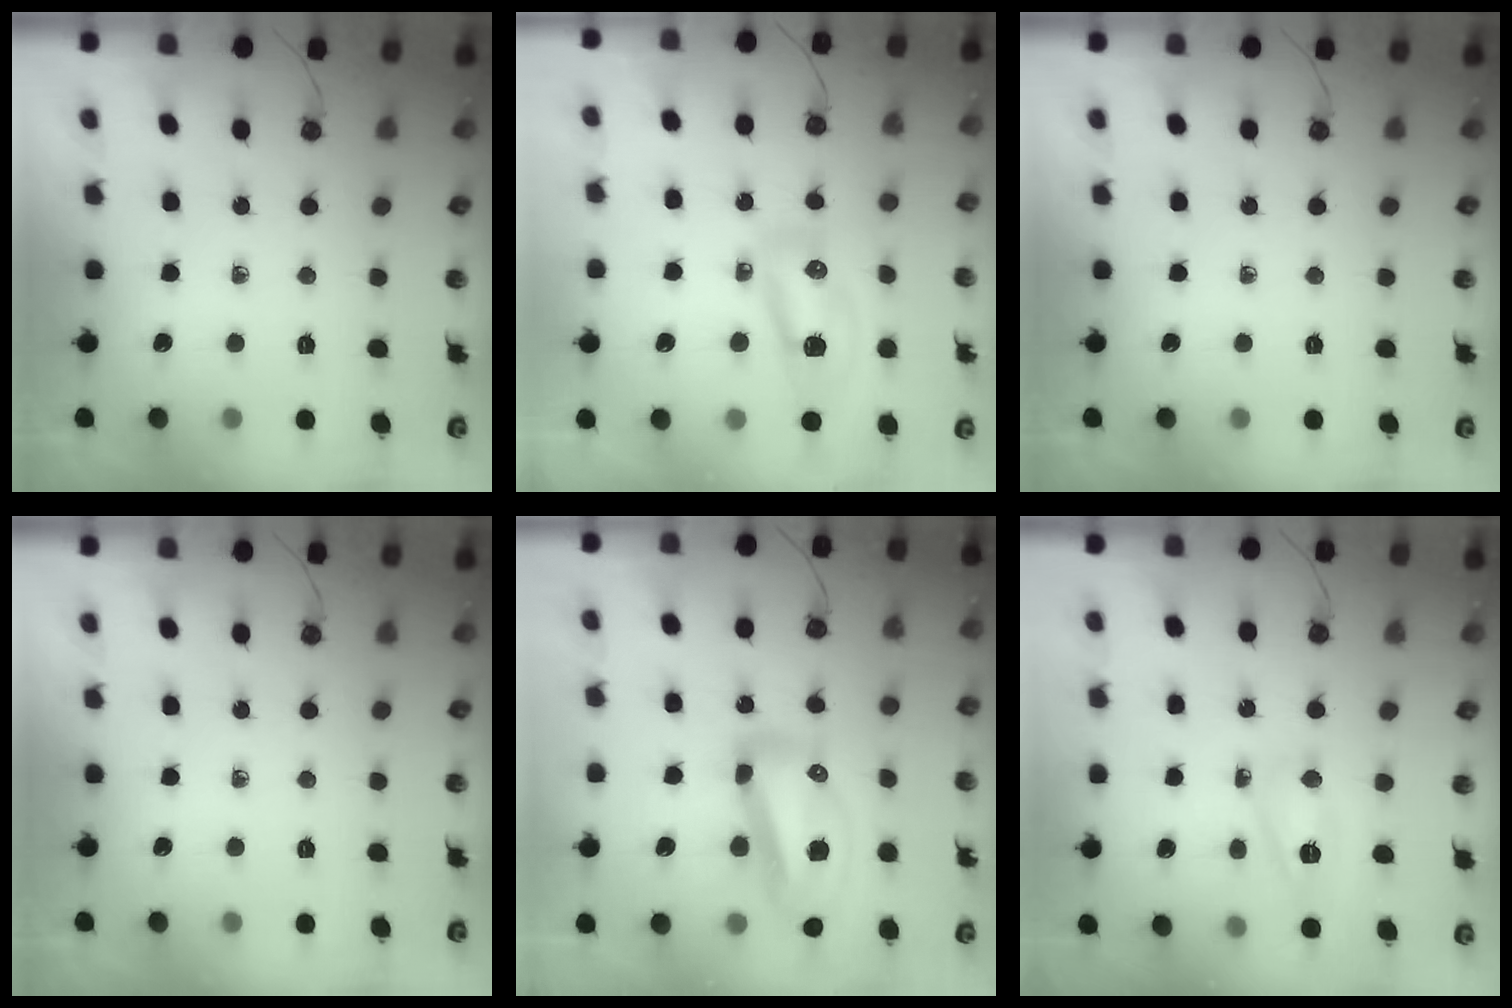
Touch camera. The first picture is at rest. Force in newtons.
{"total": 16.0, "press": 12.2, "slide": 10.3}
{"total": 0.0}
{"total": 0.0}
{"total": 15.6, "press": 15.5, "slide": 1.8}
{"total": 8.5, "press": 8.4, "slide": 0.9}